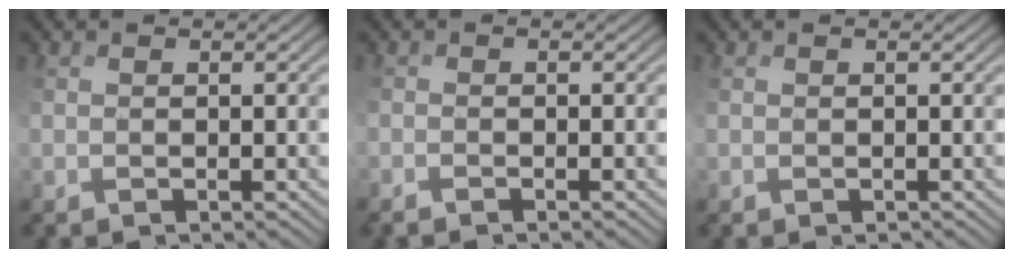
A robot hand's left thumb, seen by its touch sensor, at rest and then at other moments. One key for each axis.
{"total": 1.3, "fx": -1.1, "fy": -0.1, "fz": 0.6, "tx": -0.010, "ty": -0.003, "tz": -0.023}
{"total": 0.9, "fx": -0.3, "fy": 0.7, "fz": 0.5, "tx": -0.014, "ty": -0.001, "tz": -0.003}